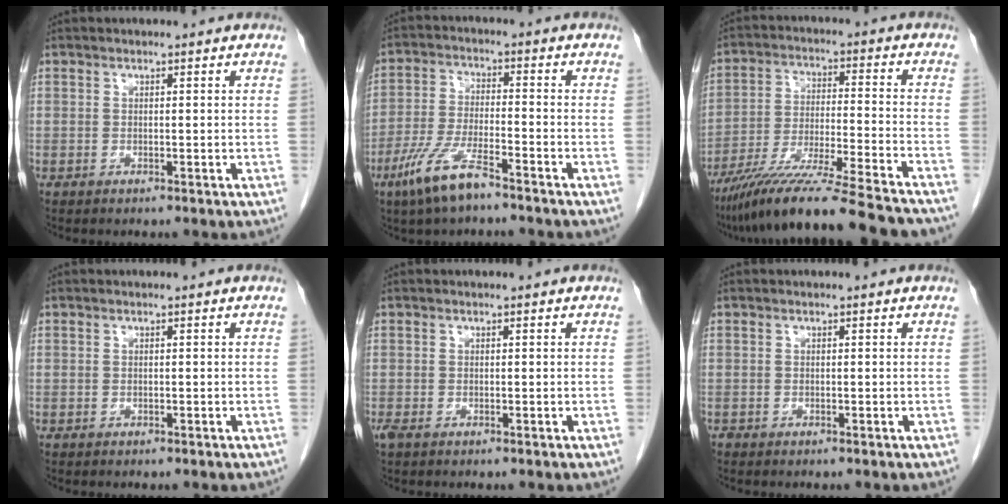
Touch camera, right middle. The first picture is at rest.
{"total": 8.5, "force": [-5.7, 1.3, 6.1], "torque": [-0.131, -0.015, -0.109]}
{"total": 19.2, "force": [-16.1, -0.8, 10.4], "torque": [-0.178, -0.040, -0.269]}
{"total": 0.0}
{"total": 1.4, "force": [-0.8, 0.7, 0.9], "torque": [-0.025, -0.004, -0.013]}
{"total": 0.0}